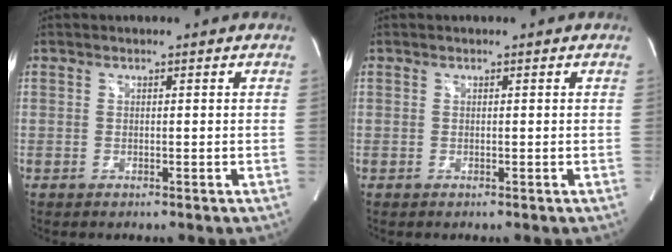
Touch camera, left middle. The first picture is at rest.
{"total": 0.0}